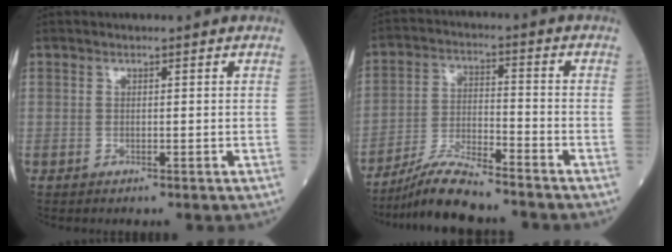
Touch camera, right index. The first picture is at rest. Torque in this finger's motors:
{"motor_torque": [0.33, -1.04, 0.14, 0.08]}